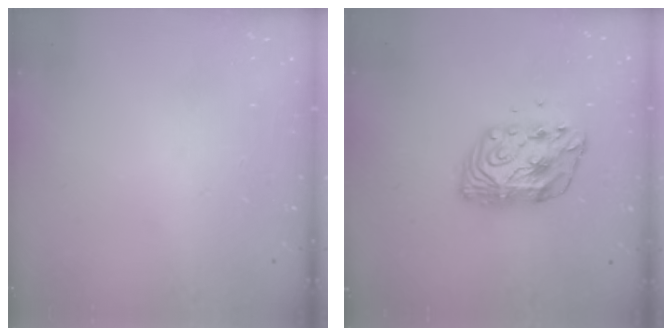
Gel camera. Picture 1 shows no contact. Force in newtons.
{"total": 9.7, "press": 9.7, "slide": 0.9}